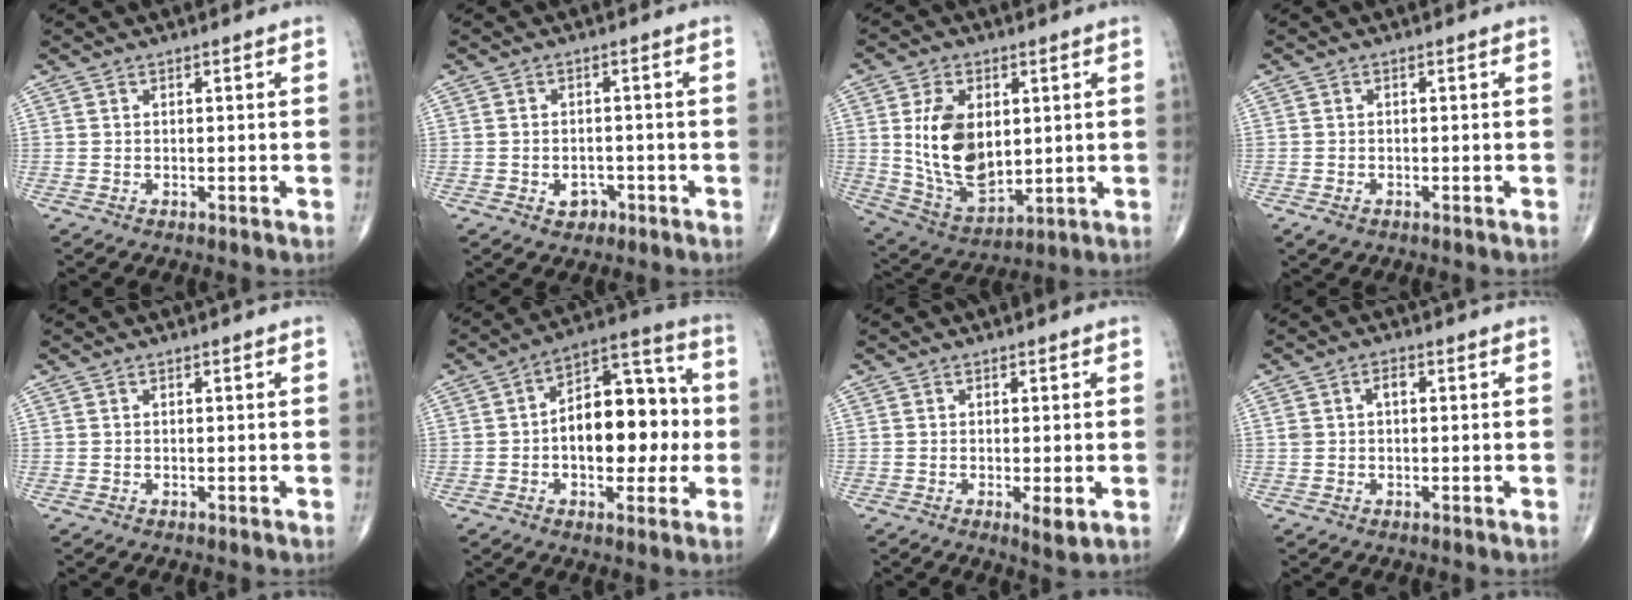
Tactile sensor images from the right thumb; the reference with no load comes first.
{"total": 3.0, "force": [-1.3, 2.3, 1.4], "torque": [-0.003, 0.008, -0.014]}
{"total": 15.1, "force": [2.1, 9.3, 11.6], "torque": [-0.187, -0.017, 0.054]}
{"total": 1.7, "force": [-0.9, 1.1, 0.9], "torque": [-0.014, 0.001, -0.012]}
{"total": 0.0}
{"total": 17.1, "force": [-0.9, 9.8, 14.1], "torque": [-0.171, 0.038, -0.019]}
{"total": 3.1, "force": [-0.7, 0.8, 2.9], "torque": [-0.047, -0.011, -0.012]}
{"total": 2.6, "force": [0.4, 1.7, 2.0], "torque": [-0.036, 0.011, 0.008]}